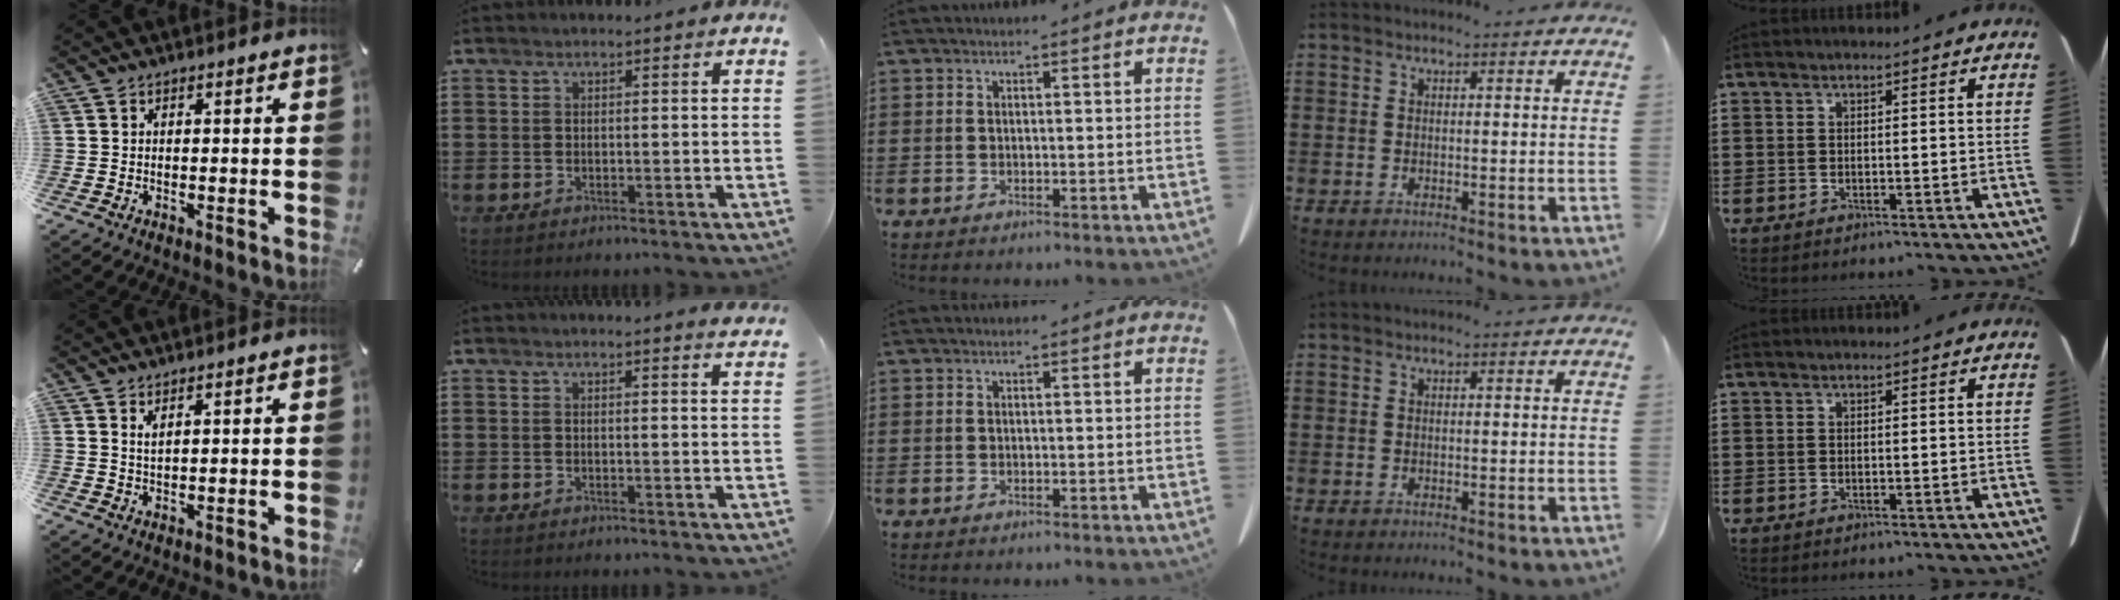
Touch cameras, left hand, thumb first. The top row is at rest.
{"thumb": {"total": 1.9, "force": [1.3, 0.5, 1.3], "torque": [-0.027, 0.000, 0.023]}, "index": {"total": 1.4, "force": [1.3, -0.1, 0.4], "torque": [-0.004, -0.005, 0.024]}}